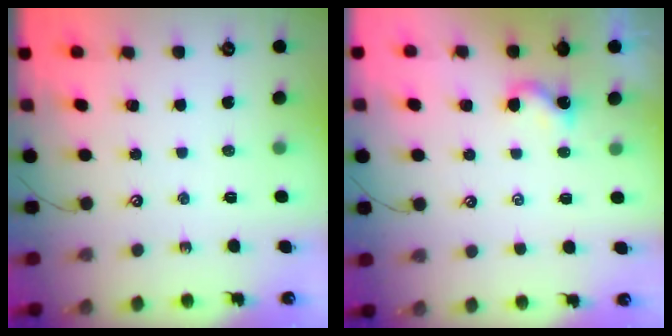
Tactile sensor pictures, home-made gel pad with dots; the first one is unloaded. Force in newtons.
{"total": 1.5, "press": 1.5, "slide": 0.2}